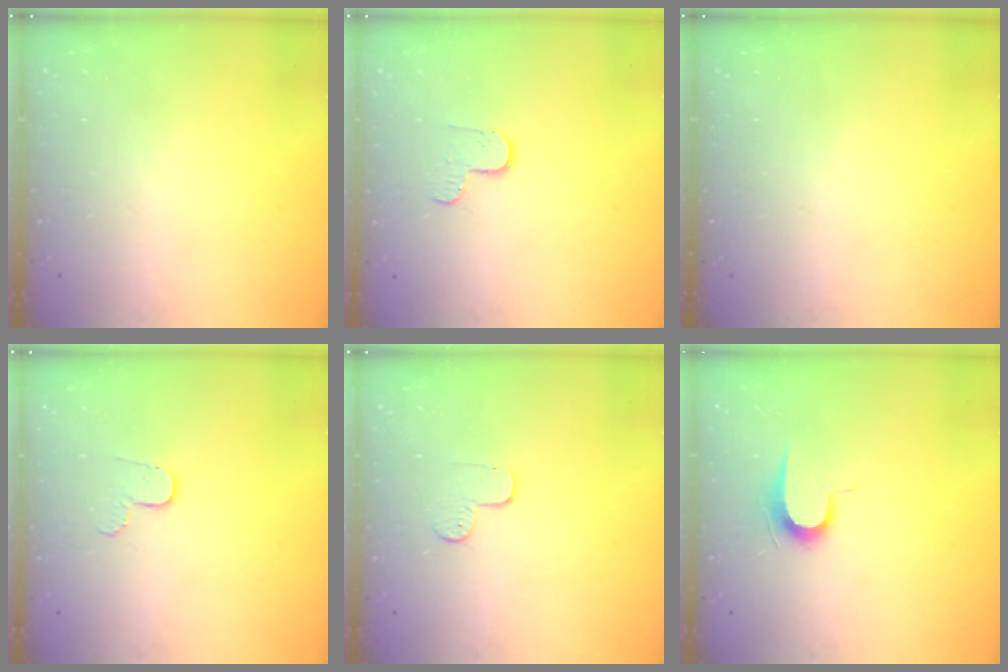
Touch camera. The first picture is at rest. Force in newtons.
{"total": 5.5, "press": 5.5, "slide": 0.5}
{"total": 0.0}
{"total": 4.5, "press": 4.5, "slide": 0.3}
{"total": 5.9, "press": 5.9, "slide": 0.5}
{"total": 6.4, "press": 6.3, "slide": 0.7}